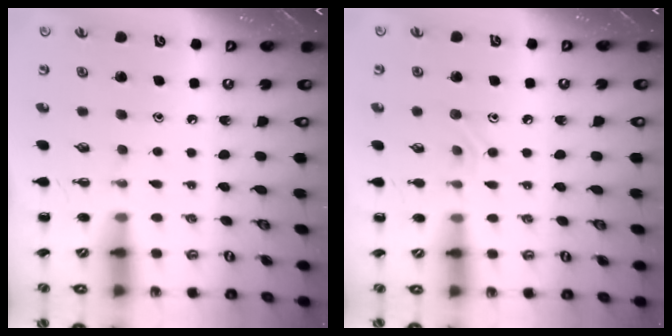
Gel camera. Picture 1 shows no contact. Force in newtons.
{"total": 8.2, "press": 8.0, "slide": 2.0}